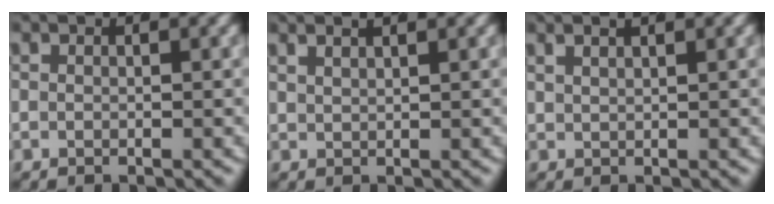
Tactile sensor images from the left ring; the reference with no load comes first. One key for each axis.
{"total": 2.5, "fx": 2.2, "fy": 0.1, "fz": 1.0, "tx": -0.013, "ty": 0.009, "tz": 0.040}
{"total": 2.1, "fx": 1.9, "fy": 0.1, "fz": 1.0, "tx": -0.011, "ty": 0.010, "tz": 0.034}